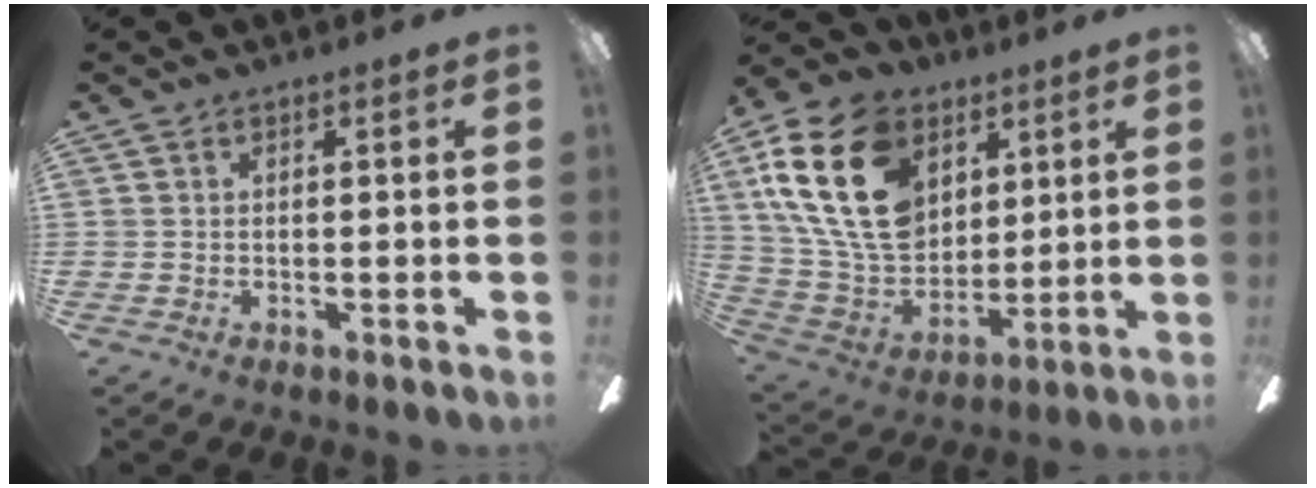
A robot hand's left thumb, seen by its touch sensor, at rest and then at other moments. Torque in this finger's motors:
{"motor_torque": [0.13, 1.36, 1.67, -1.10, 0.69]}